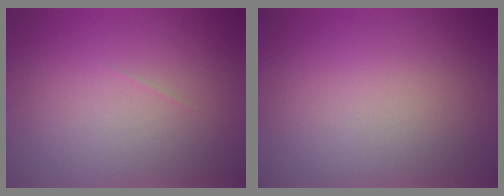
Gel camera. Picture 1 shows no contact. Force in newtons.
{"total": 0.0}